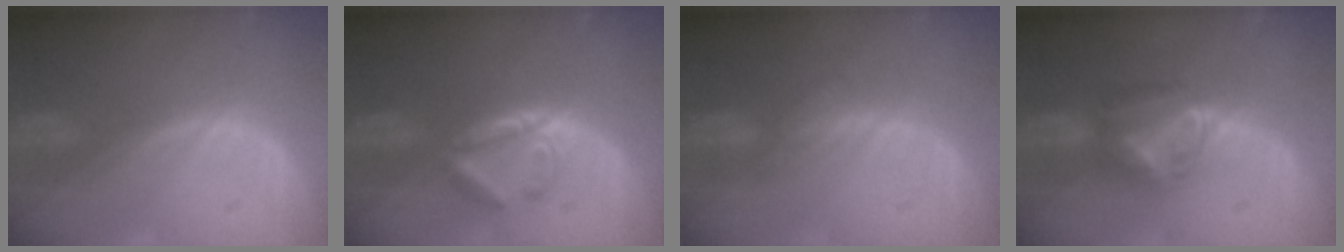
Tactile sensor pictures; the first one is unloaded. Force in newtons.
{"total": 5.0, "press": 5.0, "slide": 0.8}
{"total": 4.8, "press": 4.2, "slide": 2.1}
{"total": 6.6, "press": 6.2, "slide": 2.5}